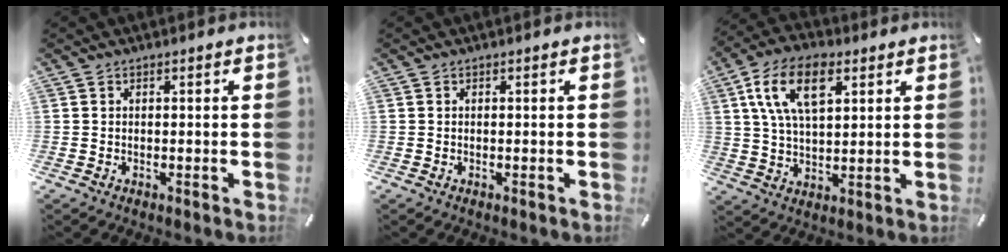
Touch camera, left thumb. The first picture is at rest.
{"total": 0.0}
{"total": 13.4, "force": [5.6, 7.2, 9.8], "torque": [-0.196, 0.001, 0.100]}